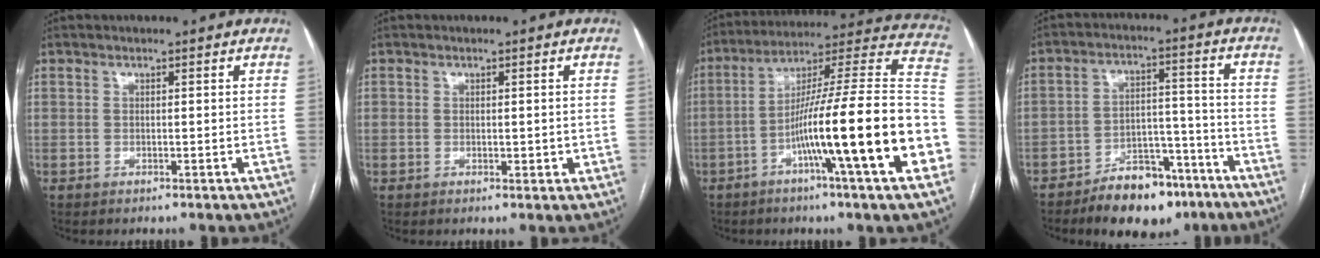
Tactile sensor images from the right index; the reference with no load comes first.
{"total": 1.7, "force": [-0.1, 1.2, 1.1], "torque": [-0.012, 0.003, 0.003]}
{"total": 24.6, "force": [-7.2, -0.2, 23.5], "torque": [-0.286, 0.004, -0.123]}
{"total": 11.6, "force": [-8.4, 5.2, 6.1], "torque": [-0.089, 0.022, -0.133]}